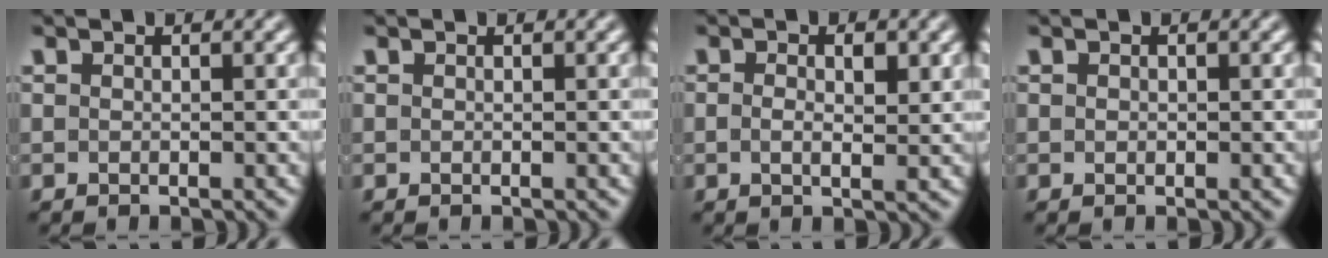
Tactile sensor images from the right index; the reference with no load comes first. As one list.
[{"total": 0.0}, {"total": 1.9, "force": [-0.1, 0.2, 1.9], "torque": [-0.024, -0.009, 0.003]}, {"total": 0.0}]